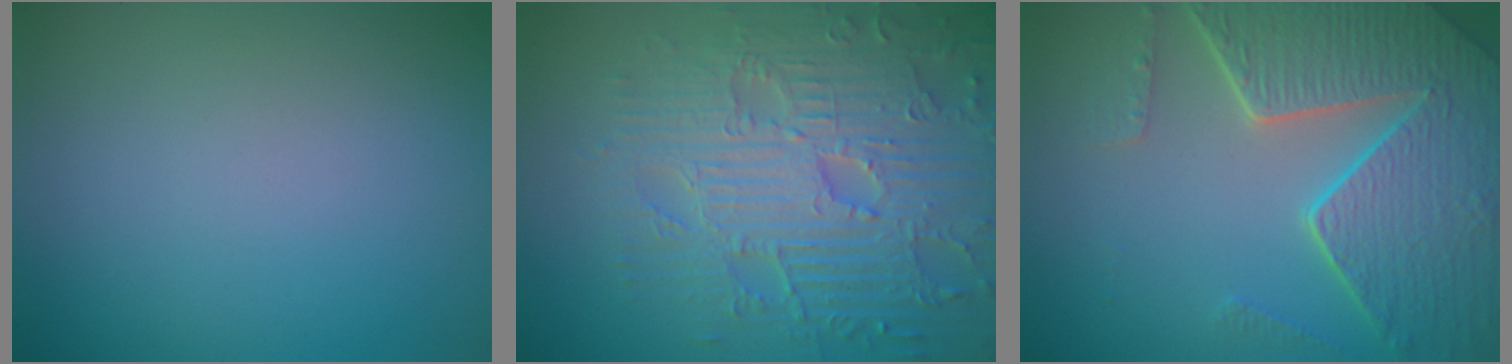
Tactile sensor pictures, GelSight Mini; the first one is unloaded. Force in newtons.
{"total": 9.0, "press": 6.5, "slide": 6.2}
{"total": 8.1, "press": 5.8, "slide": 5.6}